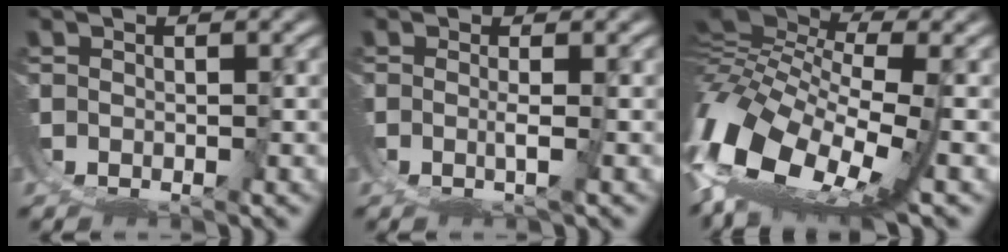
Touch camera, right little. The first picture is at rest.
{"total": 1.8, "force": [0.4, -0.7, 1.7], "torque": [-0.028, -0.008, 0.014]}
{"total": 13.5, "force": [0.9, 8.1, 10.8], "torque": [-0.238, -0.038, 0.031]}